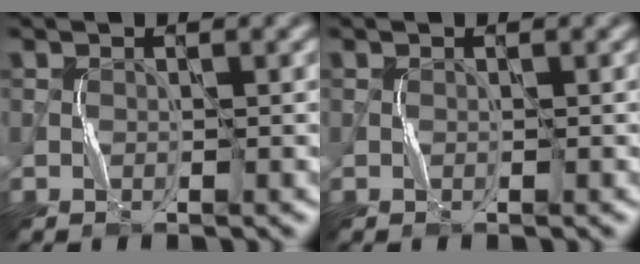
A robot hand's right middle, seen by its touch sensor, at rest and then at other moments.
{"total": 0.0}